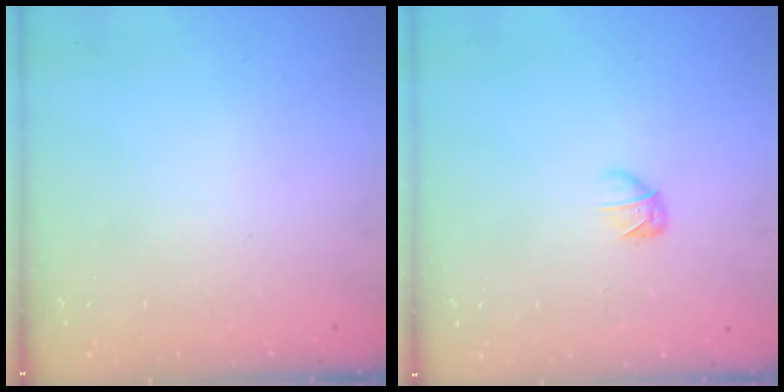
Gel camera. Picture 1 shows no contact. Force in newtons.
{"total": 3.3, "press": 3.2, "slide": 0.7}